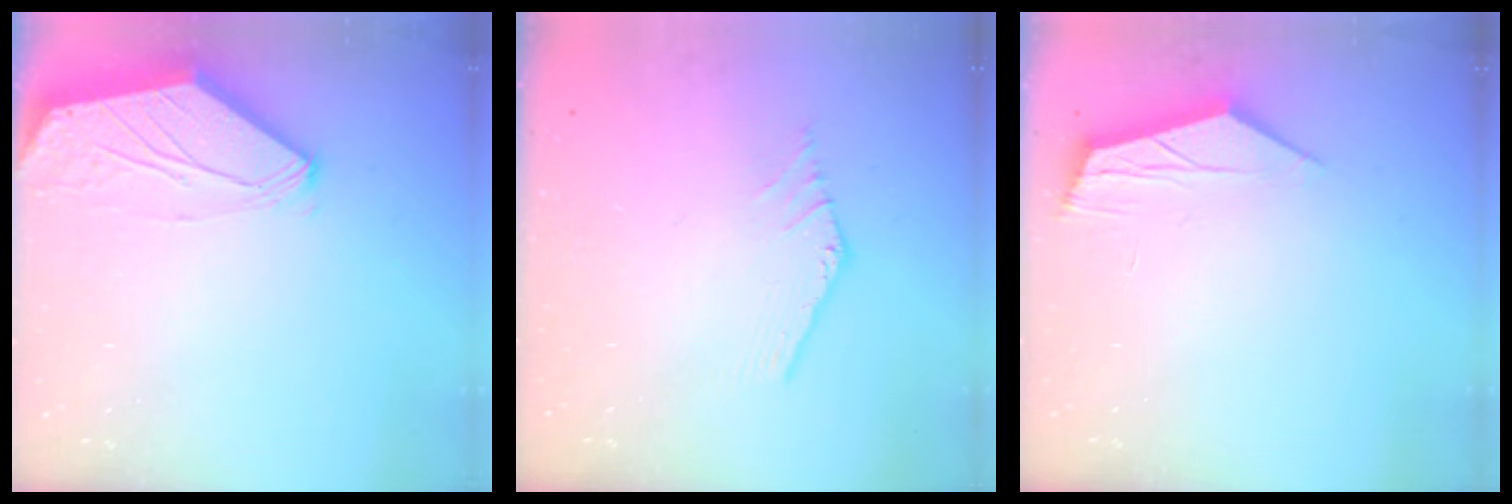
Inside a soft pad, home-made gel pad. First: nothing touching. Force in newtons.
{"total": 1.4, "press": 1.3, "slide": 0.1}
{"total": 5.7, "press": 5.7, "slide": 0.3}